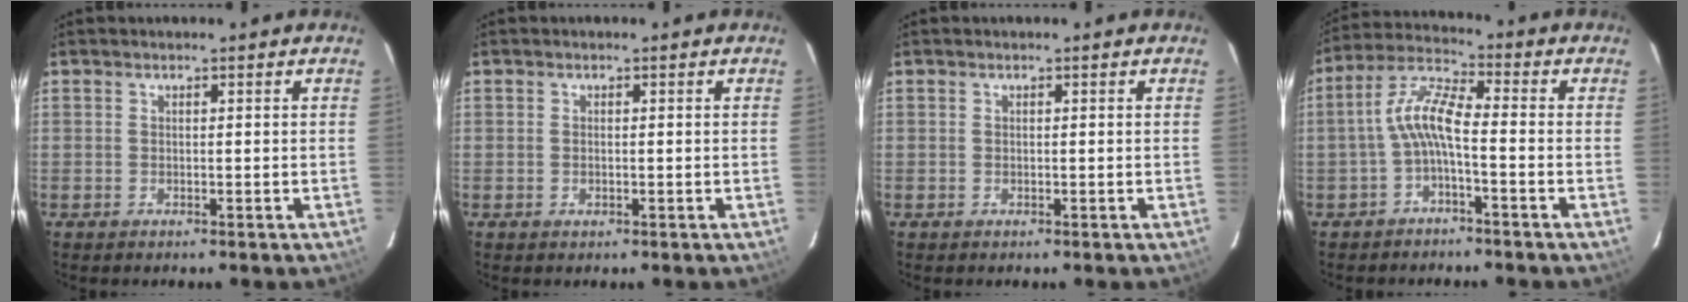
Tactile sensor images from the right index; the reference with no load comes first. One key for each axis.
{"total": 0.9, "fx": 0.0, "fy": 0.6, "fz": 0.6, "tx": -0.012, "ty": 0.001, "tz": 0.000}
{"total": 0.0}
{"total": 6.9, "fx": -2.1, "fy": 1.5, "fz": 6.4, "tx": -0.152, "ty": 0.020, "tz": -0.042}